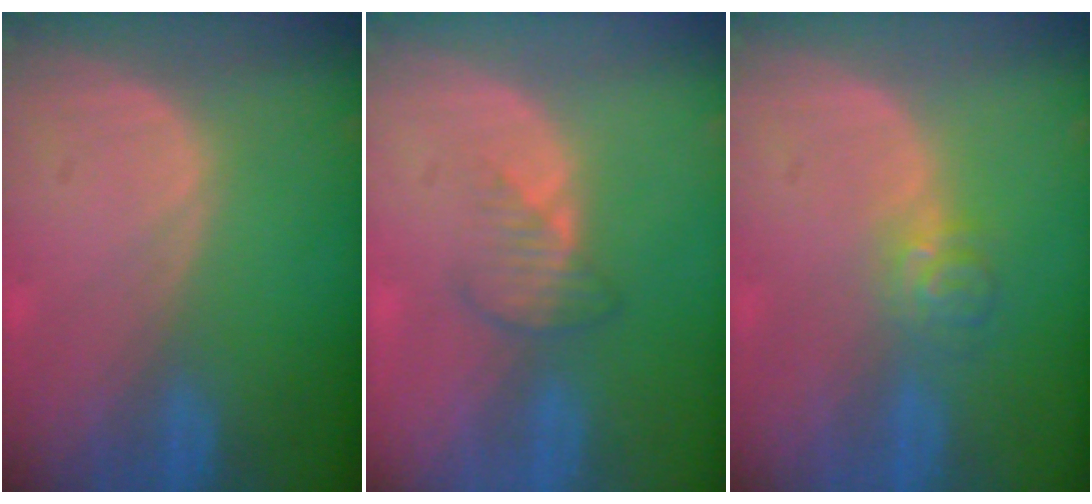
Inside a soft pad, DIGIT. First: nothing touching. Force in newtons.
{"total": 3.0, "press": 2.8, "slide": 1.1}
{"total": 3.6, "press": 3.5, "slide": 1.0}